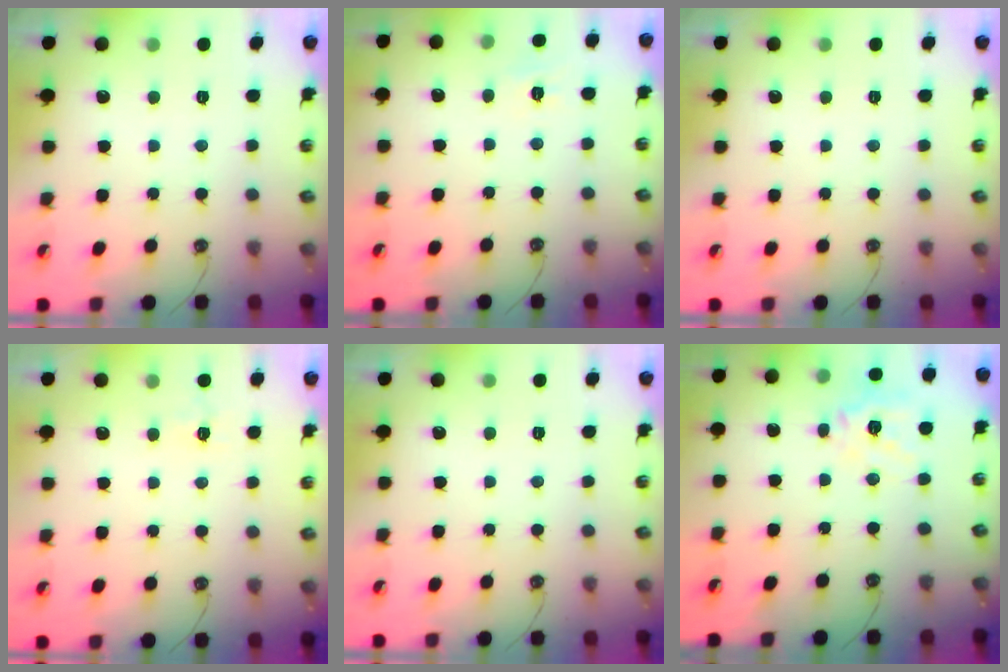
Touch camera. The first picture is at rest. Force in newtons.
{"total": 3.7, "press": 3.7, "slide": 0.5}
{"total": 0.0}
{"total": 3.3, "press": 3.2, "slide": 0.5}
{"total": 0.0}
{"total": 13.9, "press": 13.8, "slide": 2.0}